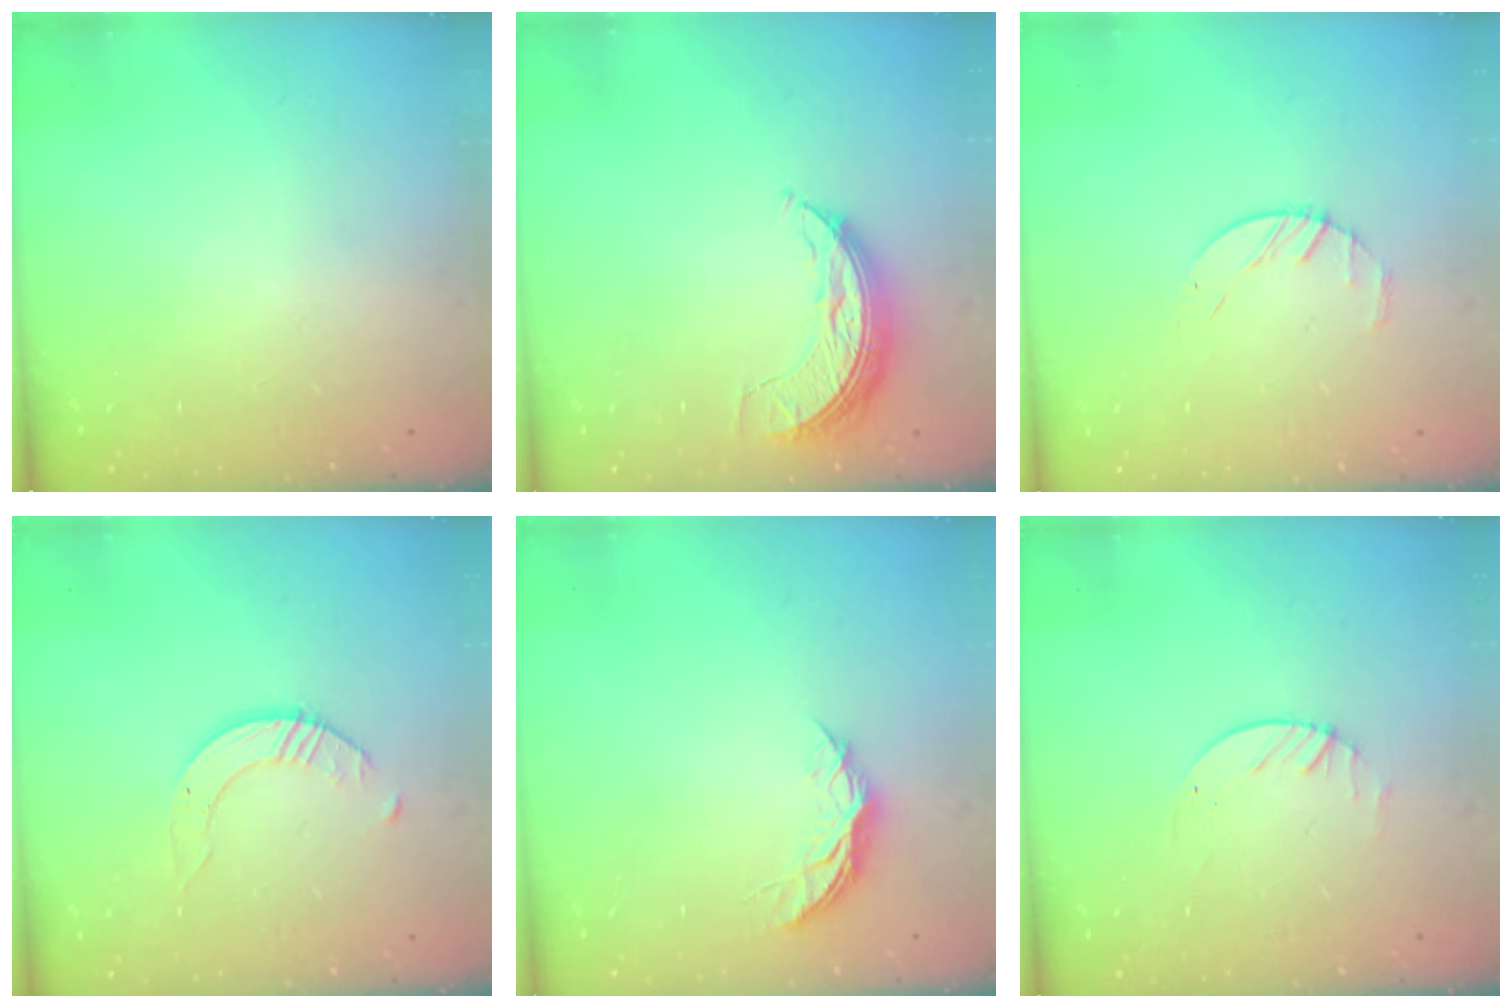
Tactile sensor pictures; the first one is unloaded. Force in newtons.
{"total": 7.7, "press": 7.7, "slide": 0.3}
{"total": 2.5, "press": 2.5, "slide": 0.4}
{"total": 1.6, "press": 1.6, "slide": 0.2}
{"total": 5.2, "press": 5.1, "slide": 0.5}
{"total": 1.7, "press": 1.7, "slide": 0.2}